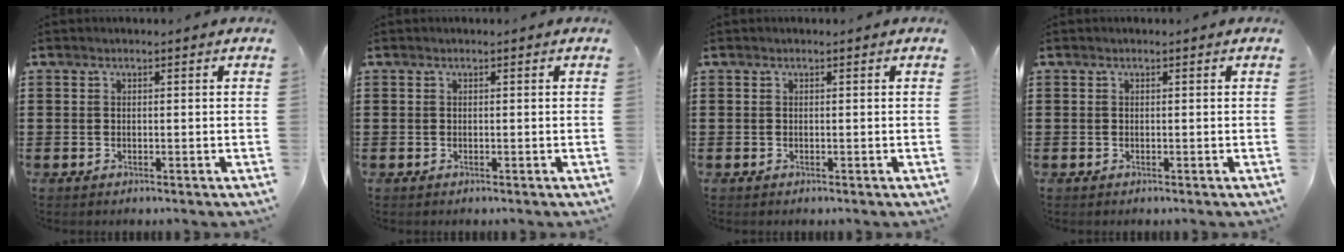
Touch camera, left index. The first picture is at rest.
{"total": 0.0}
{"total": 0.0}
{"total": 0.0}